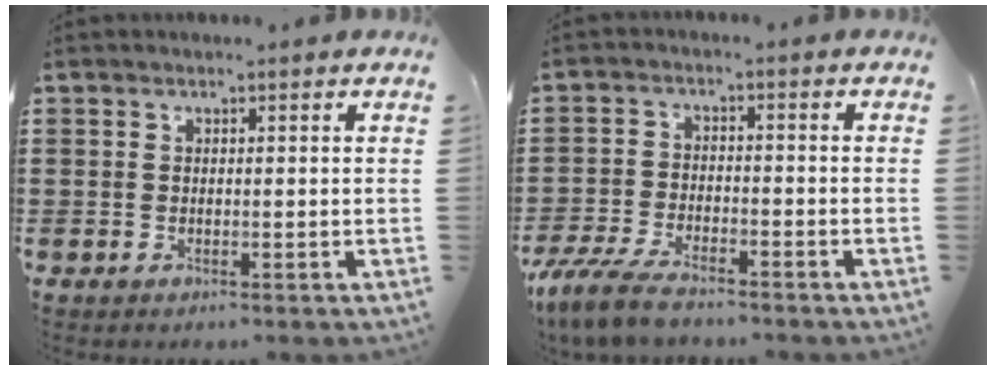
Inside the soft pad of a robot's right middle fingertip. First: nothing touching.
{"total": 5.7, "force": [-4.8, 1.3, 2.8], "torque": [-0.079, -0.004, -0.099]}